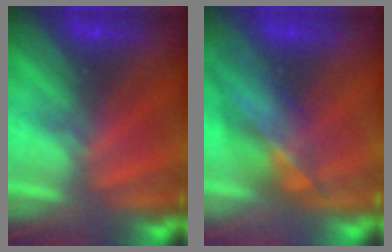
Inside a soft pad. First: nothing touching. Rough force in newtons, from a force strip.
{"total": 3.8}